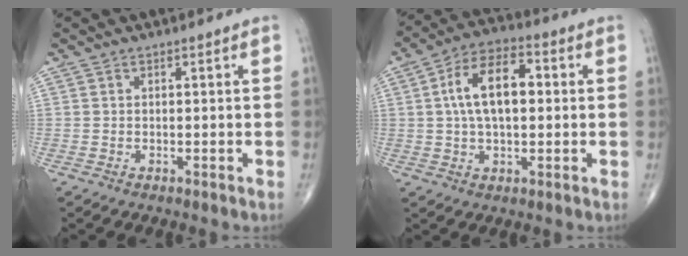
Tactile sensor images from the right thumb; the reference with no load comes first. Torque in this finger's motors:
{"motor_torque": [1.67, 2.11, 0.58, -0.37, 0.11]}